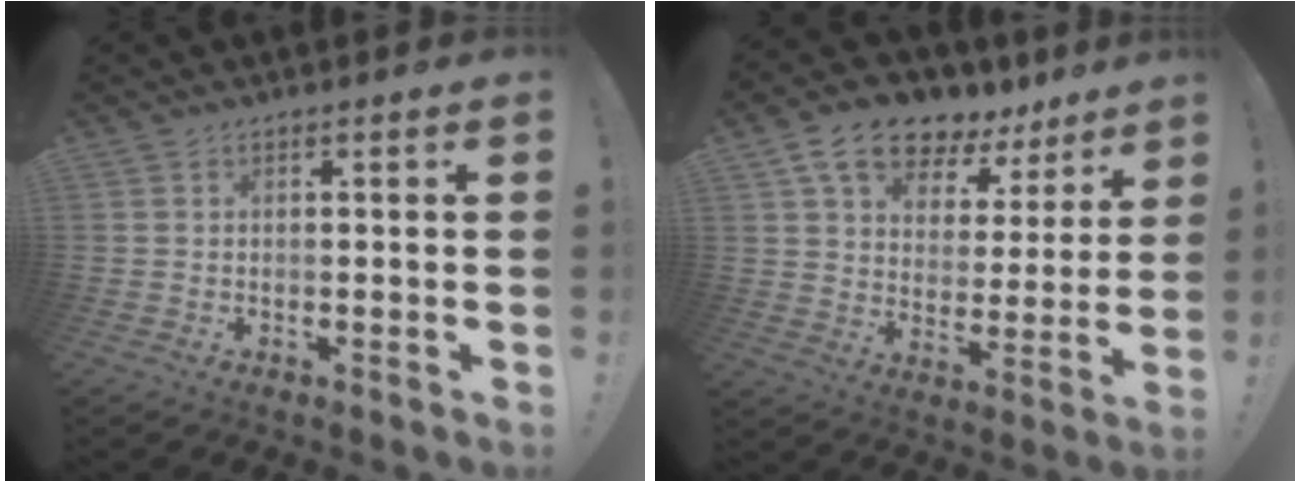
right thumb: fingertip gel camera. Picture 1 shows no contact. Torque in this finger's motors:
{"motor_torque": [0.46, 2.63, 0.55, 0.24, 0.03]}